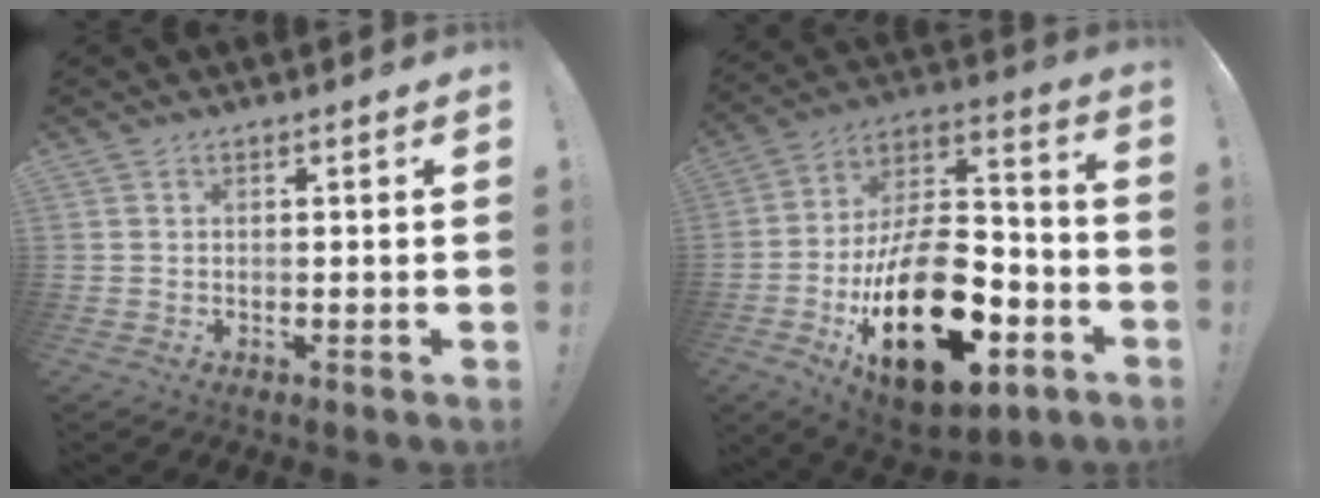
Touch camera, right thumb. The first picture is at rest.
{"total": 29.5, "force": [-10.7, 15.8, 22.5], "torque": [-0.395, 0.065, -0.162]}